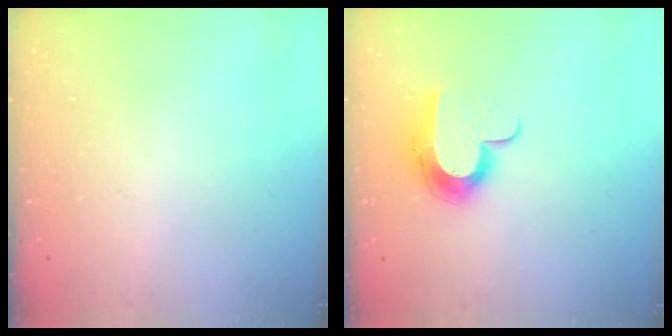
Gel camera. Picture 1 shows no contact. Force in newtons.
{"total": 12.3, "press": 12.3, "slide": 0.9}